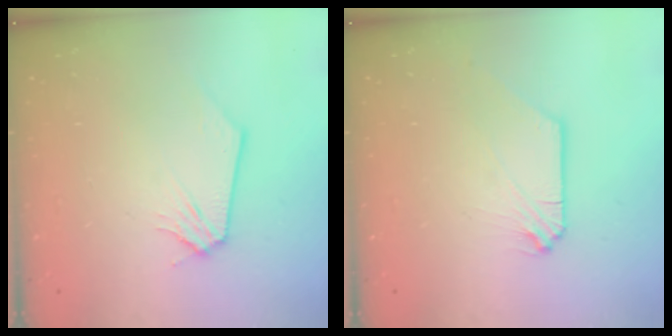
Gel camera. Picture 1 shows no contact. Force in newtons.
{"total": 0.0}